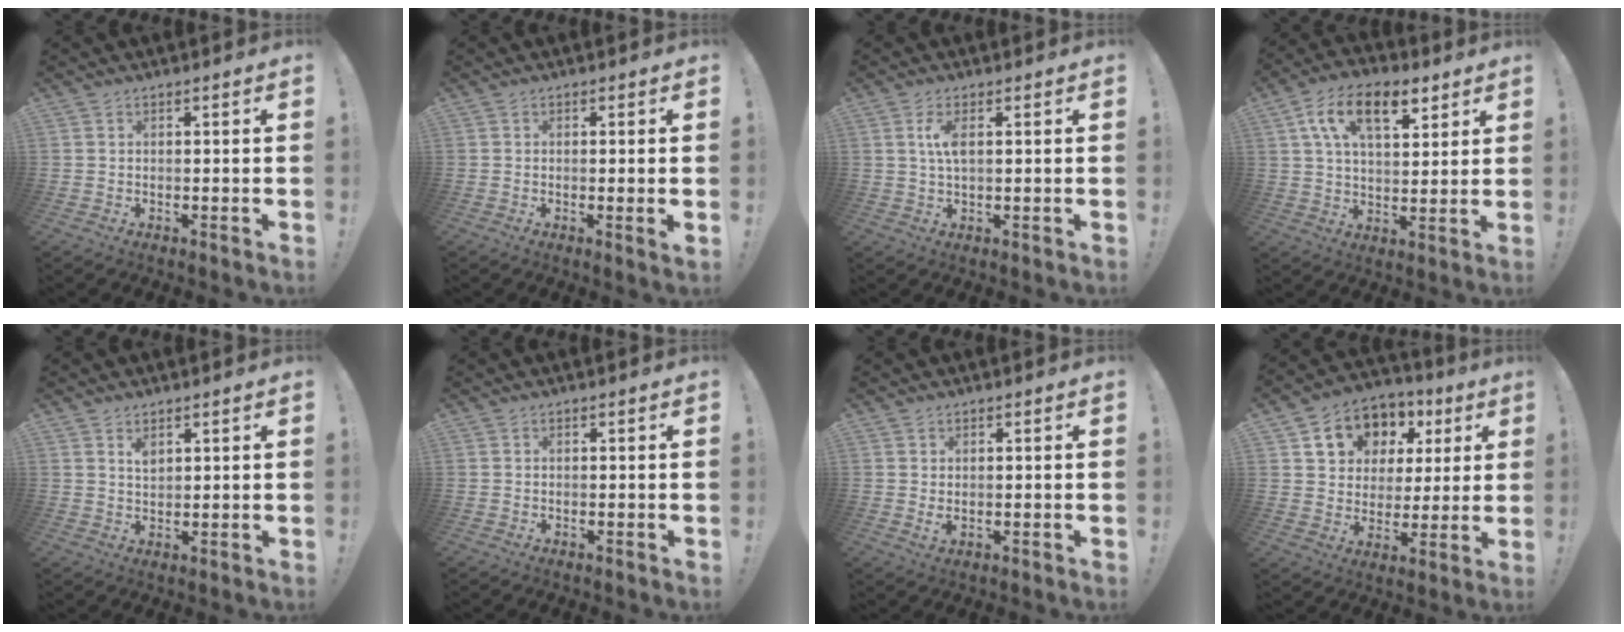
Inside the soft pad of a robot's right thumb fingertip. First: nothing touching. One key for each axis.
{"total": 2.3, "fx": 0.1, "fy": -0.6, "fz": 2.3, "tx": -0.034, "ty": -0.009, "tz": 0.001}
{"total": 4.6, "fx": 1.0, "fy": 1.6, "fz": 4.1, "tx": -0.076, "ty": -0.005, "tz": 0.011}
{"total": 14.9, "fx": 6.9, "fy": 7.8, "fz": 10.7, "tx": -0.169, "ty": -0.011, "tz": 0.121}
{"total": 2.8, "fx": 1.9, "fy": 1.3, "fz": 1.6, "tx": -0.011, "ty": -0.017, "tz": 0.030}
{"total": 0.0}
{"total": 1.6, "fx": 0.9, "fy": 0.7, "fz": 1.1, "tx": -0.009, "ty": -0.005, "tz": 0.014}
{"total": 12.9, "fx": 6.0, "fy": 10.4, "fz": 4.6, "tx": -0.073, "ty": -0.032, "tz": 0.125}